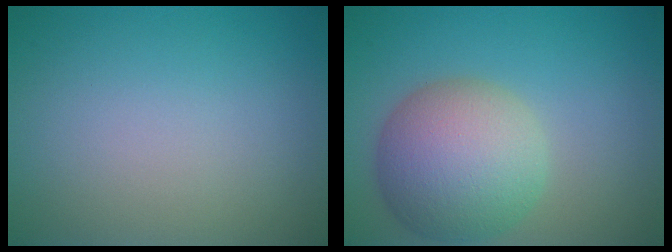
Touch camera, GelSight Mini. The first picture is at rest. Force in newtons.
{"total": 8.0, "press": 8.0, "slide": 0.2}